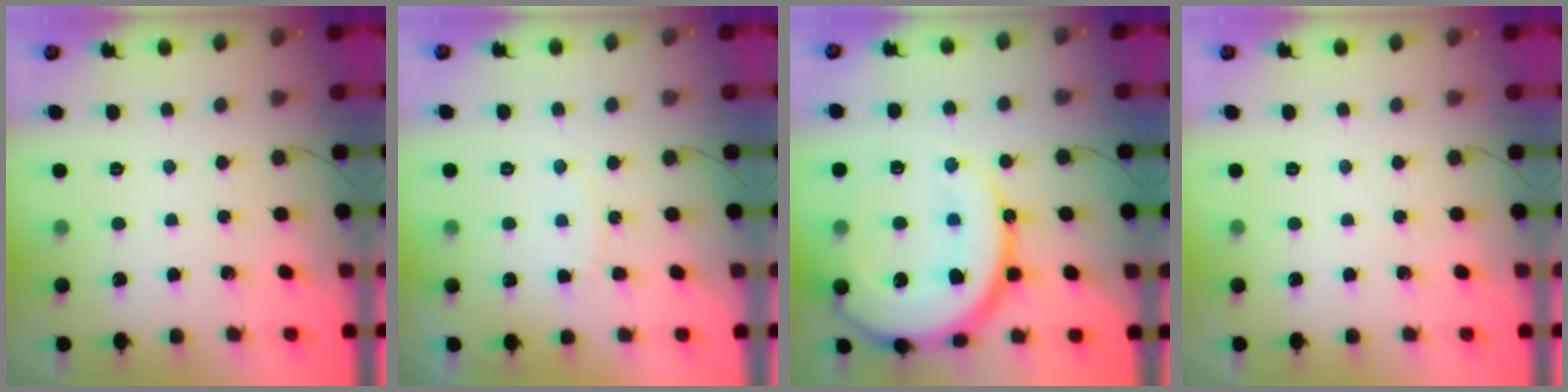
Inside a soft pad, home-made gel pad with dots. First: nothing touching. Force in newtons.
{"total": 4.9, "press": 4.8, "slide": 0.5}
{"total": 23.0, "press": 22.9, "slide": 2.4}
{"total": 0.0}